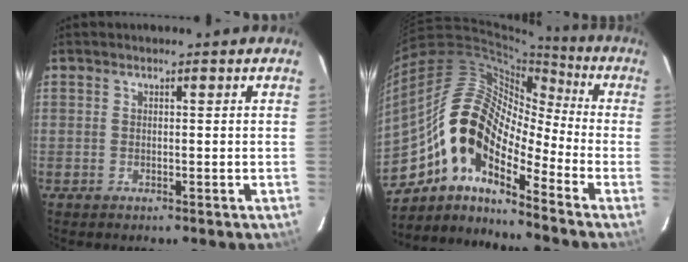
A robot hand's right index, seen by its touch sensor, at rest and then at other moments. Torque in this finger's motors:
{"motor_torque": [0.70, -0.73, 1.05, 0.21]}